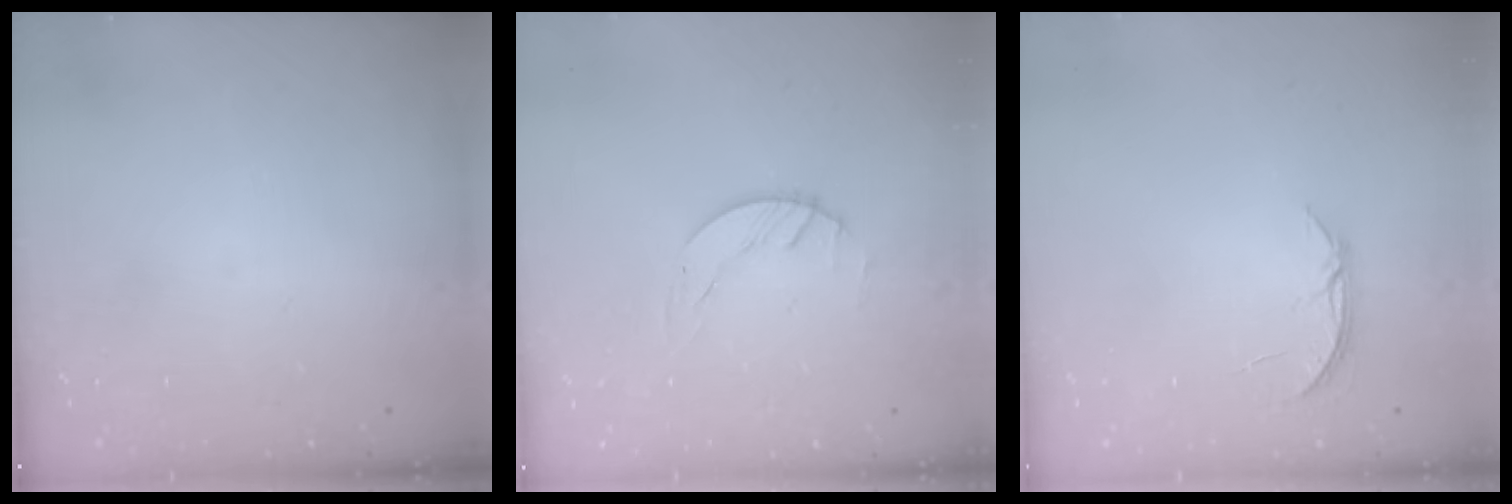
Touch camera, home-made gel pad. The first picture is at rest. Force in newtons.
{"total": 1.7, "press": 1.7, "slide": 0.1}
{"total": 4.0, "press": 4.0, "slide": 0.4}